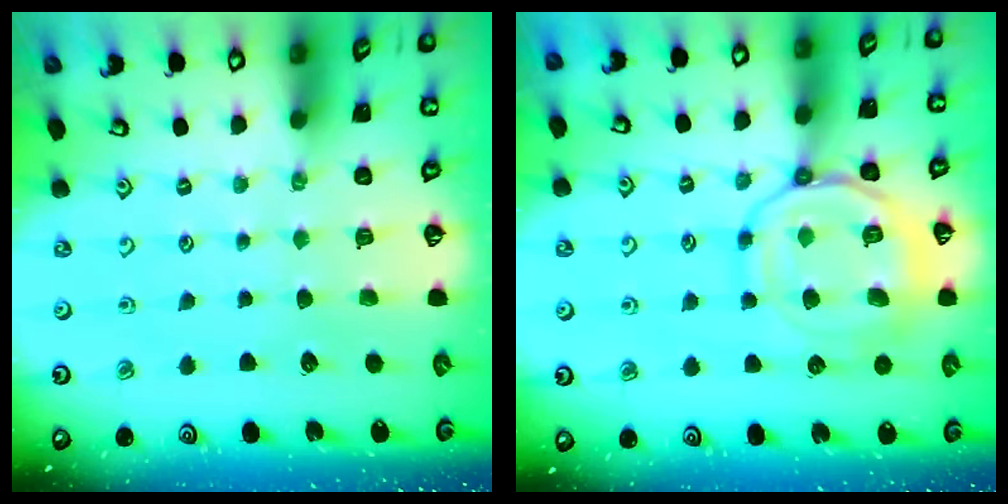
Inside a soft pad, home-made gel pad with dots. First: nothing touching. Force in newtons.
{"total": 14.3, "press": 14.2, "slide": 1.4}